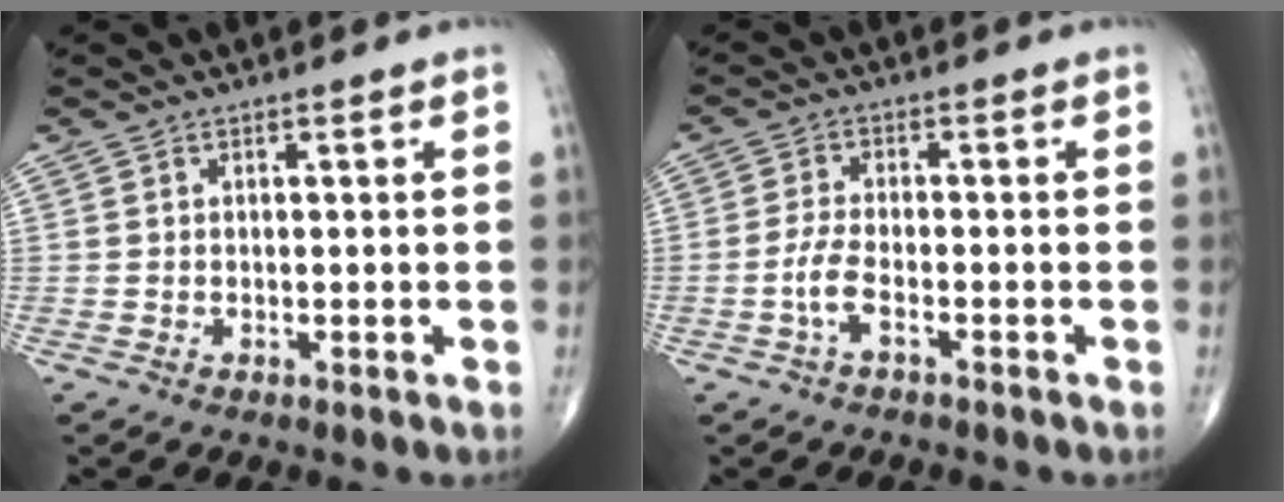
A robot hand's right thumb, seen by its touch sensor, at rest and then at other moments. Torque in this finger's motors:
{"motor_torque": [-0.13, 0.20, 0.33, 0.18, 0.15]}